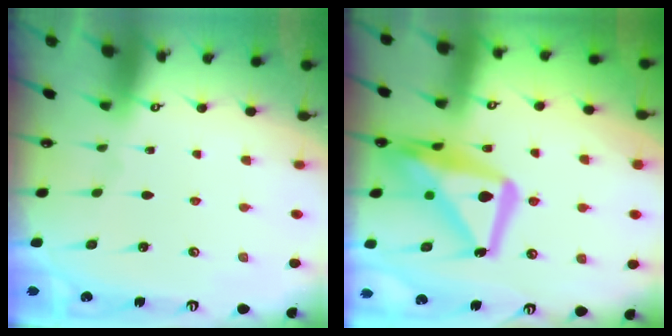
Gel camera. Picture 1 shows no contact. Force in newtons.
{"total": 17.5, "press": 17.4, "slide": 1.7}